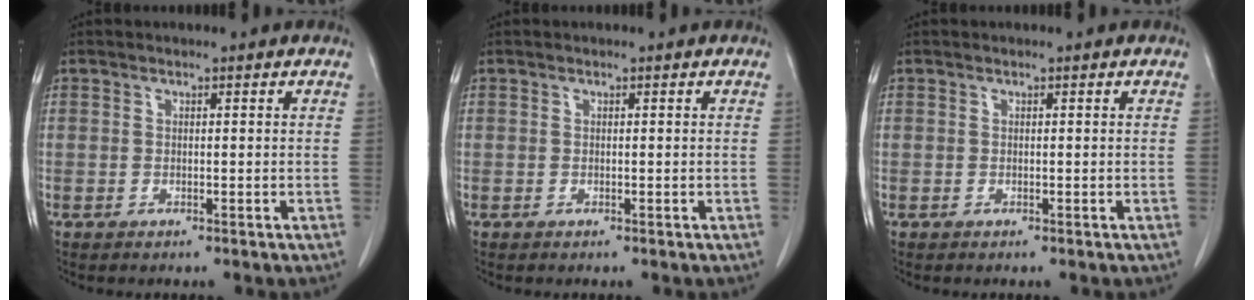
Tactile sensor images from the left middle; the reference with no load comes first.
{"total": 0.0}
{"total": 0.0}